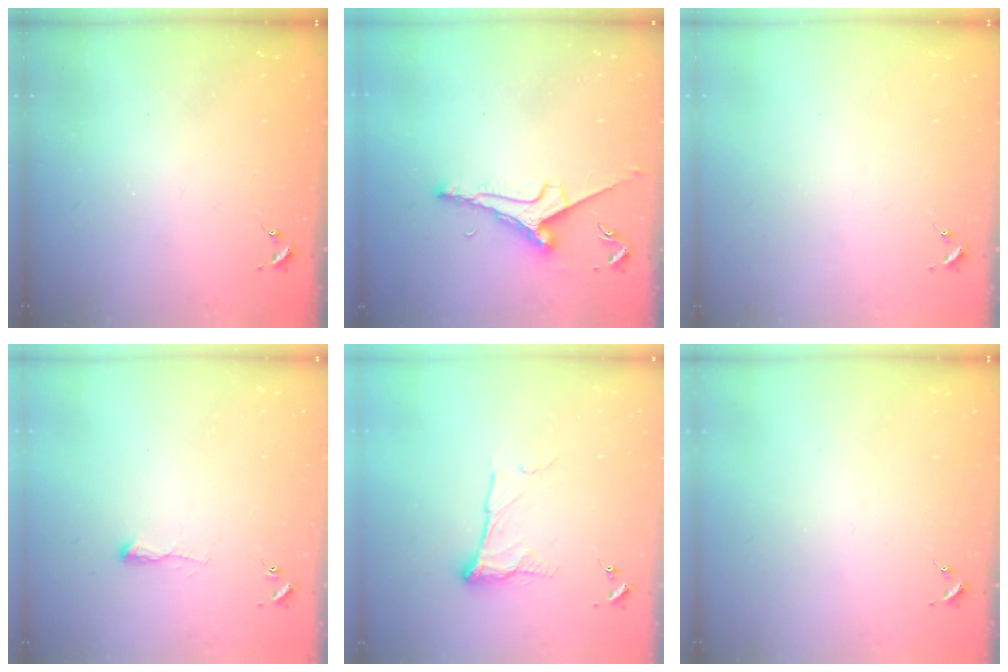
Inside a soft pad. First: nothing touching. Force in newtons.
{"total": 7.6, "press": 7.5, "slide": 0.9}
{"total": 0.0}
{"total": 4.6, "press": 4.6, "slide": 0.5}
{"total": 10.7, "press": 10.7, "slide": 0.6}
{"total": 0.0}